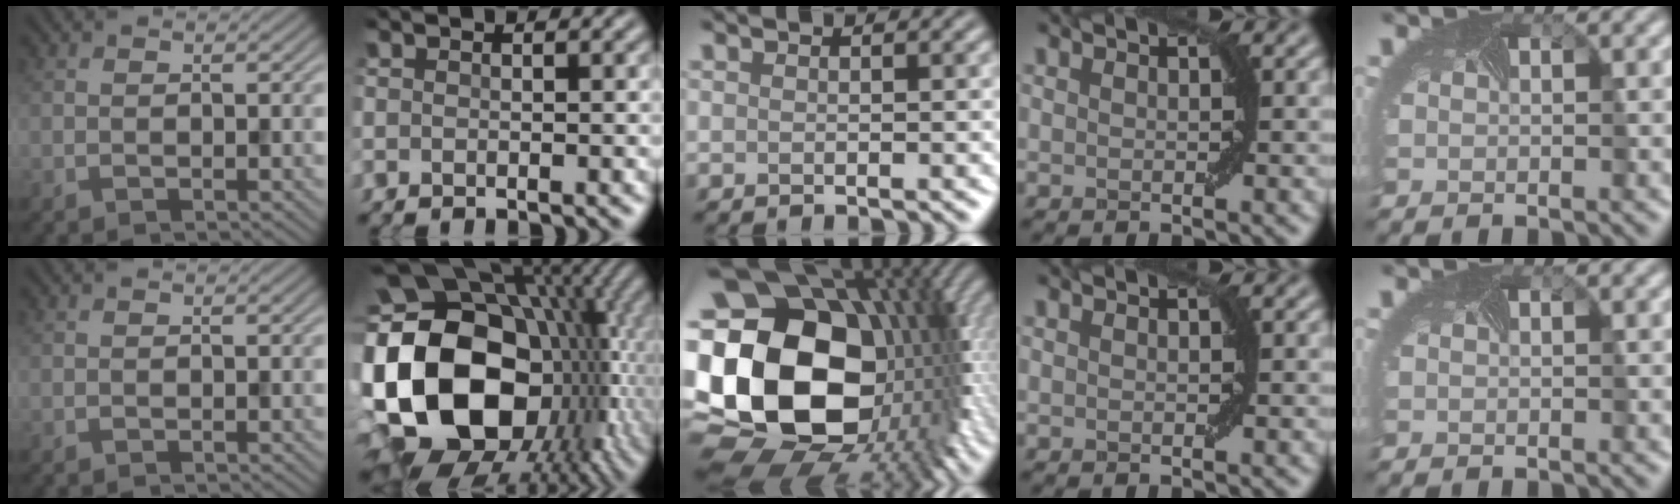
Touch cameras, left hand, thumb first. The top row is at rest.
{"index": {"total": 21.8, "force": [-0.1, 15.7, 15.2], "torque": [-0.337, -0.018, 0.015]}, "middle": {"total": 21.3, "force": [-0.1, 15.8, 14.4], "torque": [-0.311, -0.027, 0.026]}}